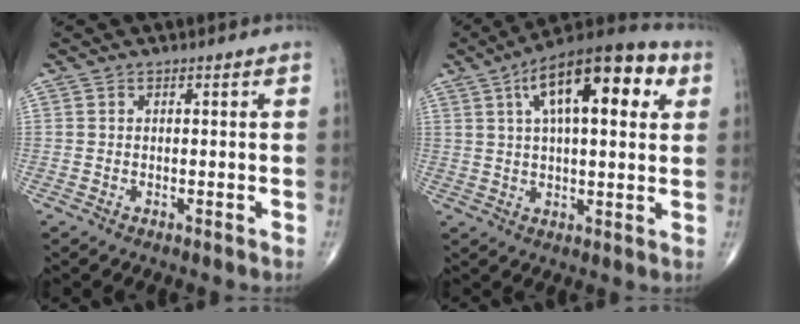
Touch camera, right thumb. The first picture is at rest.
{"total": 19.0, "force": [6.8, 7.4, 16.1], "torque": [-0.235, 0.010, 0.099]}